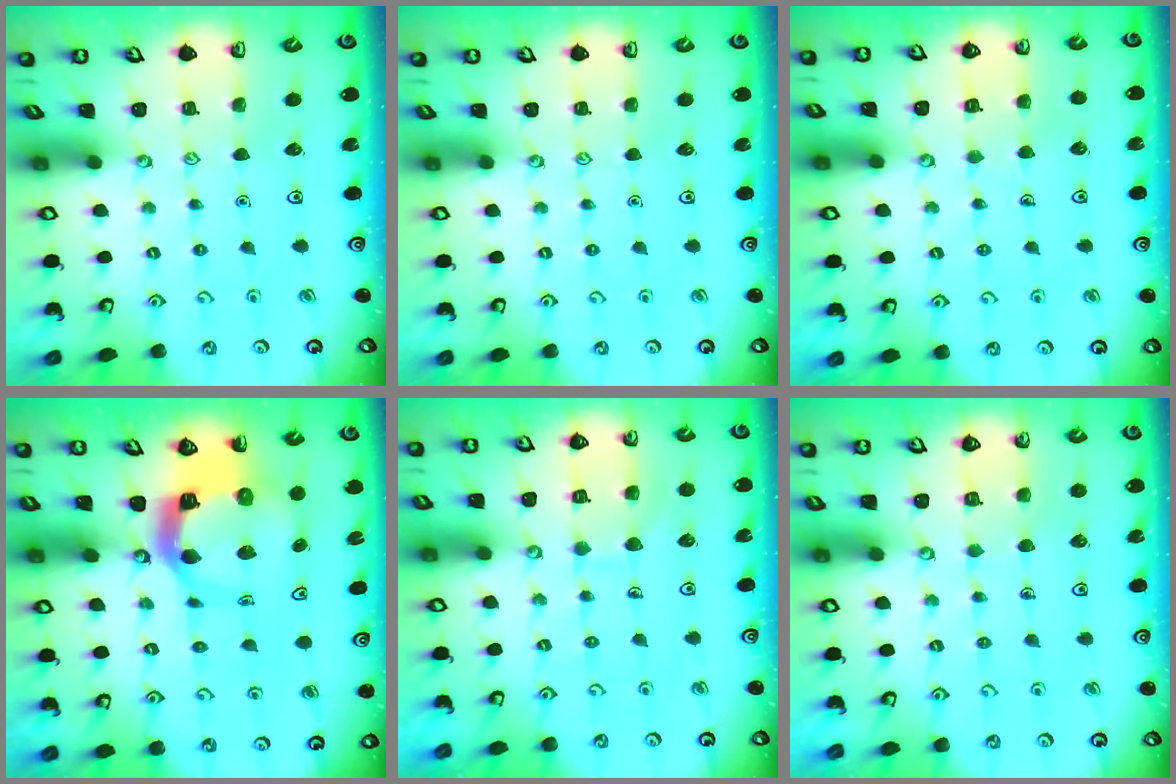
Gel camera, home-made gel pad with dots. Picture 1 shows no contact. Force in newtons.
{"total": 0.0}
{"total": 4.4, "press": 4.4, "slide": 0.4}
{"total": 8.5, "press": 8.4, "slide": 1.3}
{"total": 6.8, "press": 6.8, "slide": 0.6}
{"total": 4.9, "press": 4.9, "slide": 0.3}